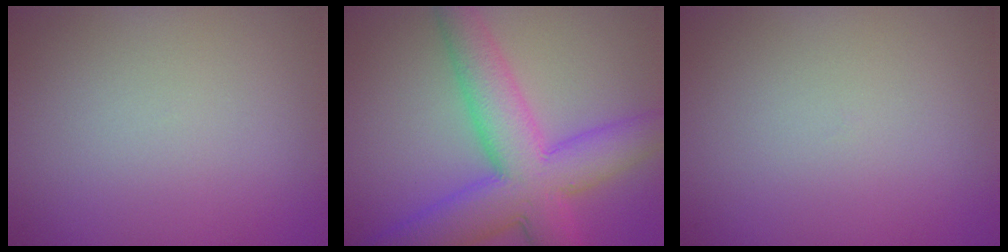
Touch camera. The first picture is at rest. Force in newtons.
{"total": 9.3, "press": 9.3, "slide": 0.3}
{"total": 0.0}